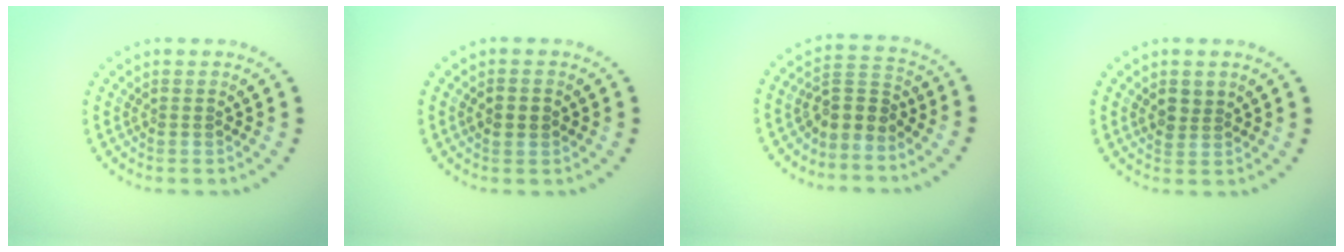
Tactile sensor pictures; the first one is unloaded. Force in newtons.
{"total": 2.2, "press": 2.2, "slide": 0.1}
{"total": 3.0, "press": 2.5, "slide": 1.7}
{"total": 1.8, "press": 1.6, "slide": 0.7}